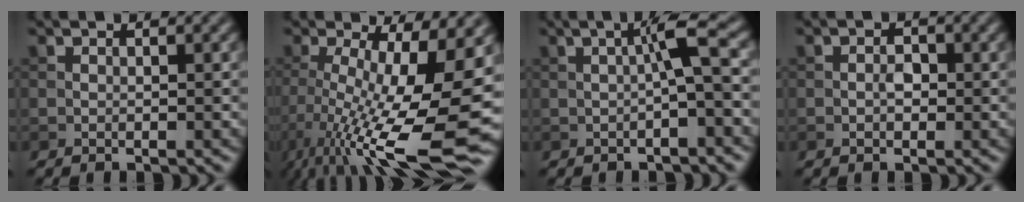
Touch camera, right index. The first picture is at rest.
{"total": 13.7, "force": [-3.3, 3.8, 12.7], "torque": [-0.223, -0.019, -0.050]}
{"total": 3.5, "force": [0.1, 0.3, 3.5], "torque": [-0.058, 0.017, -0.003]}
{"total": 1.3, "force": [-0.3, 0.8, 1.0], "torque": [-0.016, 0.004, -0.008]}